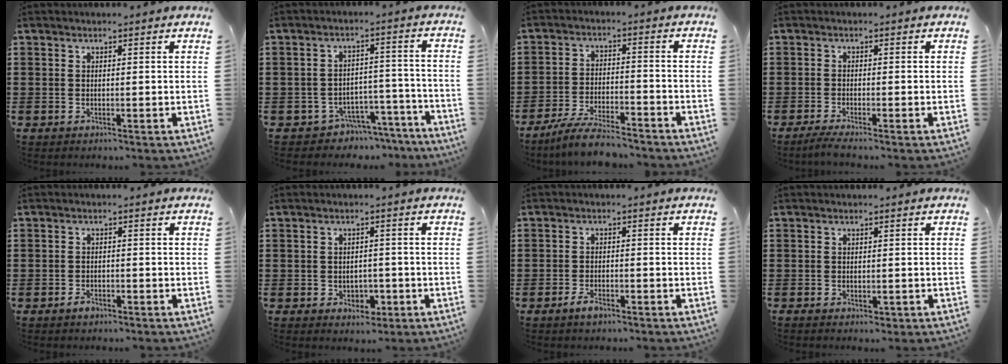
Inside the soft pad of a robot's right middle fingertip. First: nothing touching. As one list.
[{"total": 4.5, "force": [-4.3, 1.2, 0.4], "torque": [-0.013, 0.012, -0.089]}, {"total": 6.2, "force": [-5.7, 0.6, 2.5], "torque": [-0.057, -0.002, -0.110]}, {"total": 1.5, "force": [-1.2, -0.1, 0.9], "torque": [-0.015, 0.001, -0.023]}, {"total": 1.4, "force": [-1.1, 0.6, 0.6], "torque": [-0.014, -0.002, -0.022]}, {"total": 2.1, "force": [-0.8, 1.7, 1.0], "torque": [-0.016, 0.001, -0.020]}, {"total": 2.4, "force": [-1.6, 0.8, 1.6], "torque": [-0.034, 0.000, -0.033]}, {"total": 0.5, "force": [-0.4, 0.3, 0.1], "torque": [-0.004, -0.001, -0.009]}]